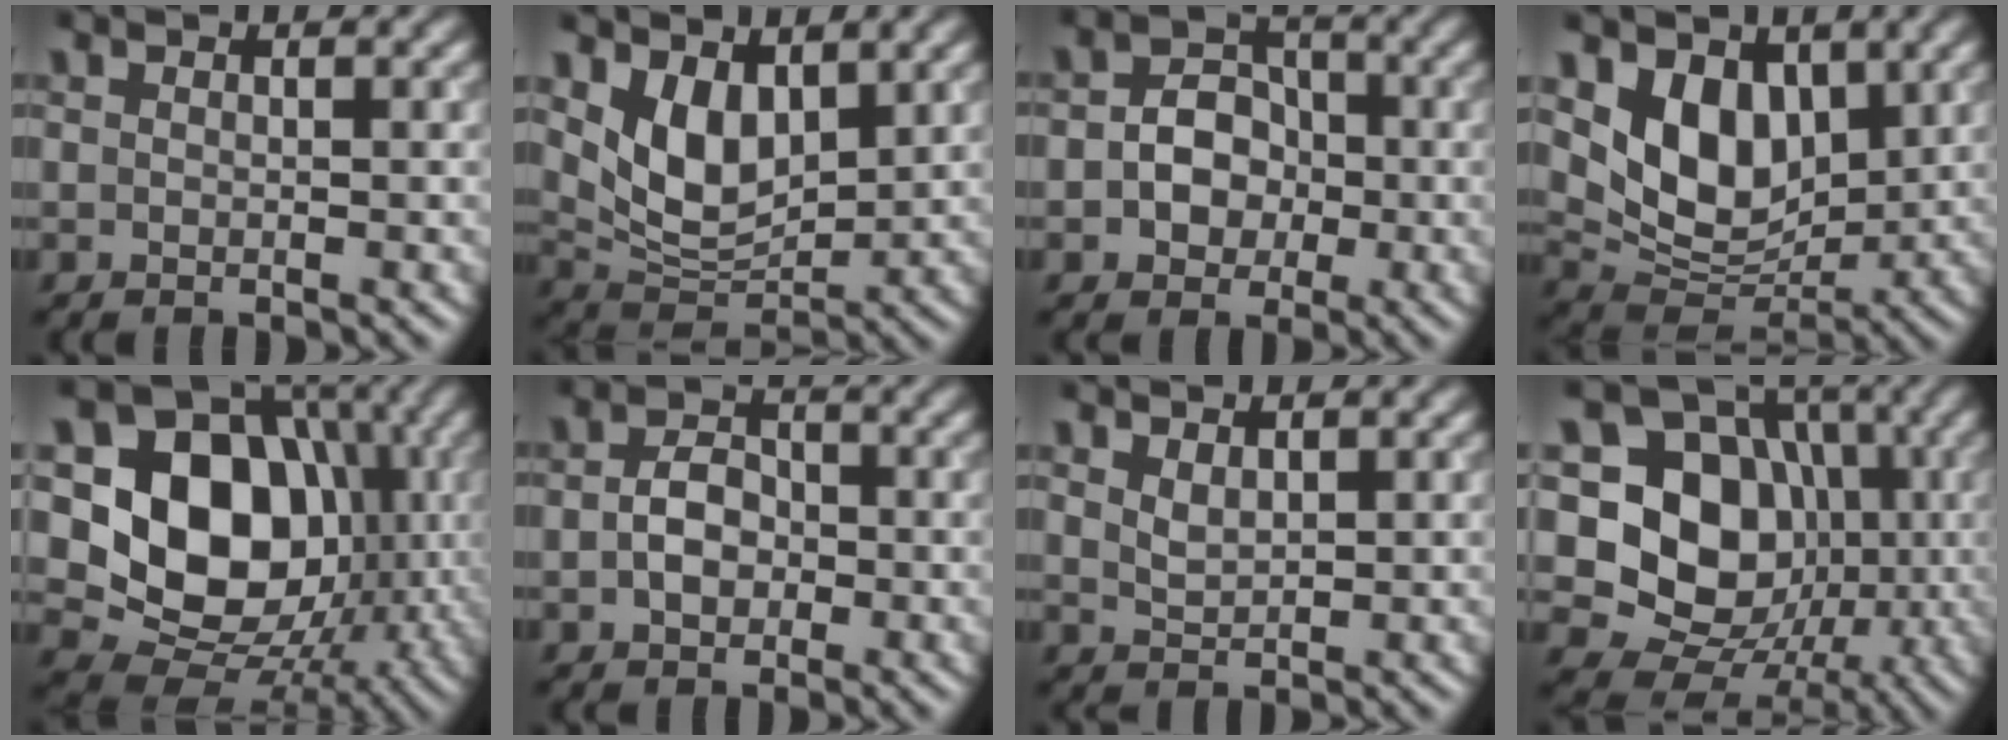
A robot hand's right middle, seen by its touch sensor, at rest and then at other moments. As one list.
[{"total": 5.5, "force": [2.3, 3.2, 3.8], "torque": [-0.078, -0.014, 0.046]}, {"total": 4.0, "force": [-0.6, 3.3, 2.3], "torque": [-0.018, 0.000, -0.021]}, {"total": 6.9, "force": [2.6, 4.7, 4.4], "torque": [-0.080, -0.022, 0.046]}, {"total": 13.9, "force": [0.5, 10.8, 8.7], "torque": [-0.131, -0.004, -0.003]}, {"total": 3.0, "force": [-0.5, 2.2, 2.0], "torque": [-0.037, 0.001, -0.015]}, {"total": 1.4, "force": [1.0, 0.6, 0.8], "torque": [-0.019, 0.000, 0.025]}, {"total": 12.7, "force": [-0.1, 10.6, 7.0], "torque": [-0.112, -0.004, -0.023]}]